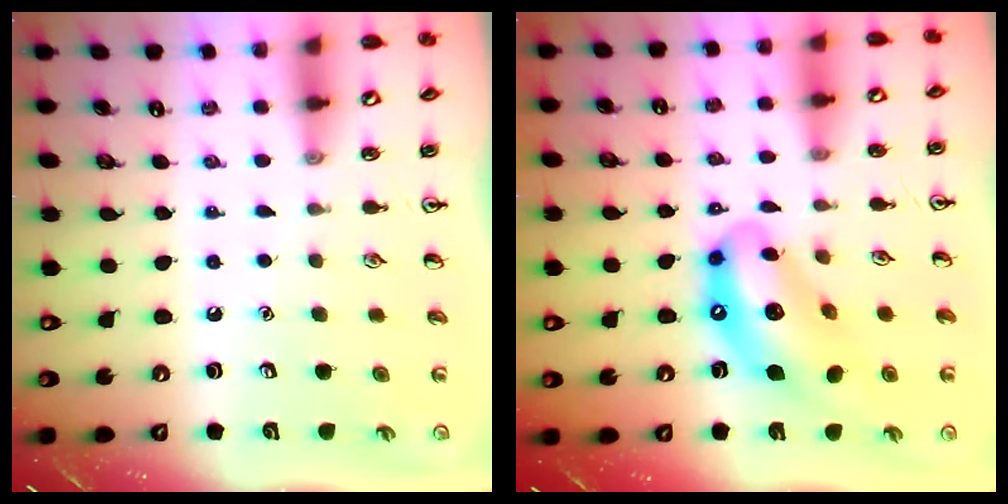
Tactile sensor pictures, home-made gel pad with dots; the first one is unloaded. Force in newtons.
{"total": 13.9, "press": 13.0, "slide": 4.8}